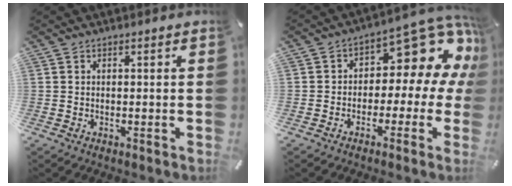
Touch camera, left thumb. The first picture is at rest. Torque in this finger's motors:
{"motor_torque": [0.11, 0.21, -0.16, -0.09, -0.12]}